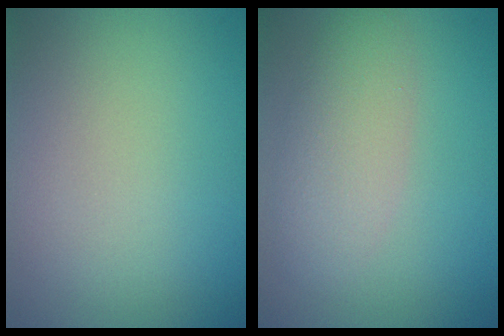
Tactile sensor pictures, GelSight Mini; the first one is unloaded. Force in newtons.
{"total": 3.3, "press": 3.3, "slide": 0.2}